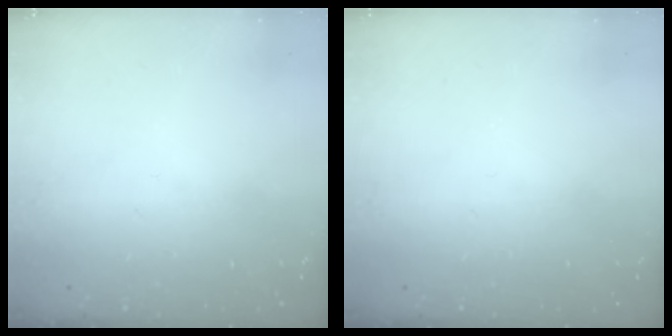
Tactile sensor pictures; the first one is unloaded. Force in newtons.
{"total": 0.0}